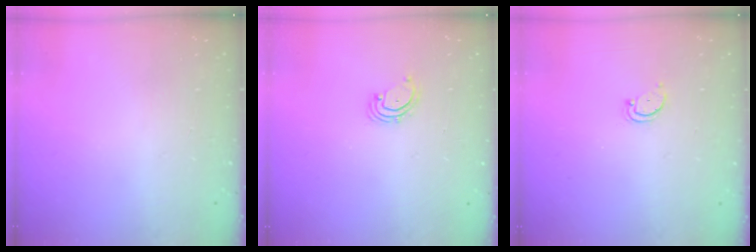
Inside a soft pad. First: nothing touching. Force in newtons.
{"total": 2.3, "press": 2.3, "slide": 0.5}
{"total": 2.5, "press": 2.4, "slide": 0.5}